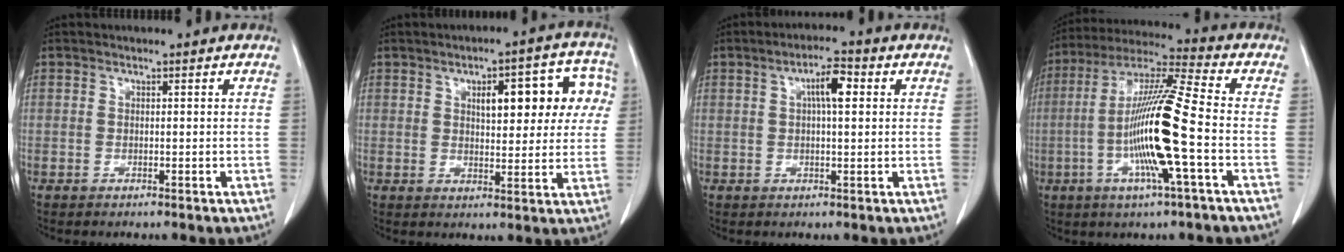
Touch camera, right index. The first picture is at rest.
{"total": 11.3, "force": [3.3, 4.4, 9.9], "torque": [-0.115, 0.035, 0.041]}
{"total": 4.8, "force": [1.3, 1.1, 4.5], "torque": [-0.079, 0.012, 0.020]}
{"total": 15.7, "force": [-3.2, -0.2, 15.4], "torque": [-0.297, -0.004, -0.070]}